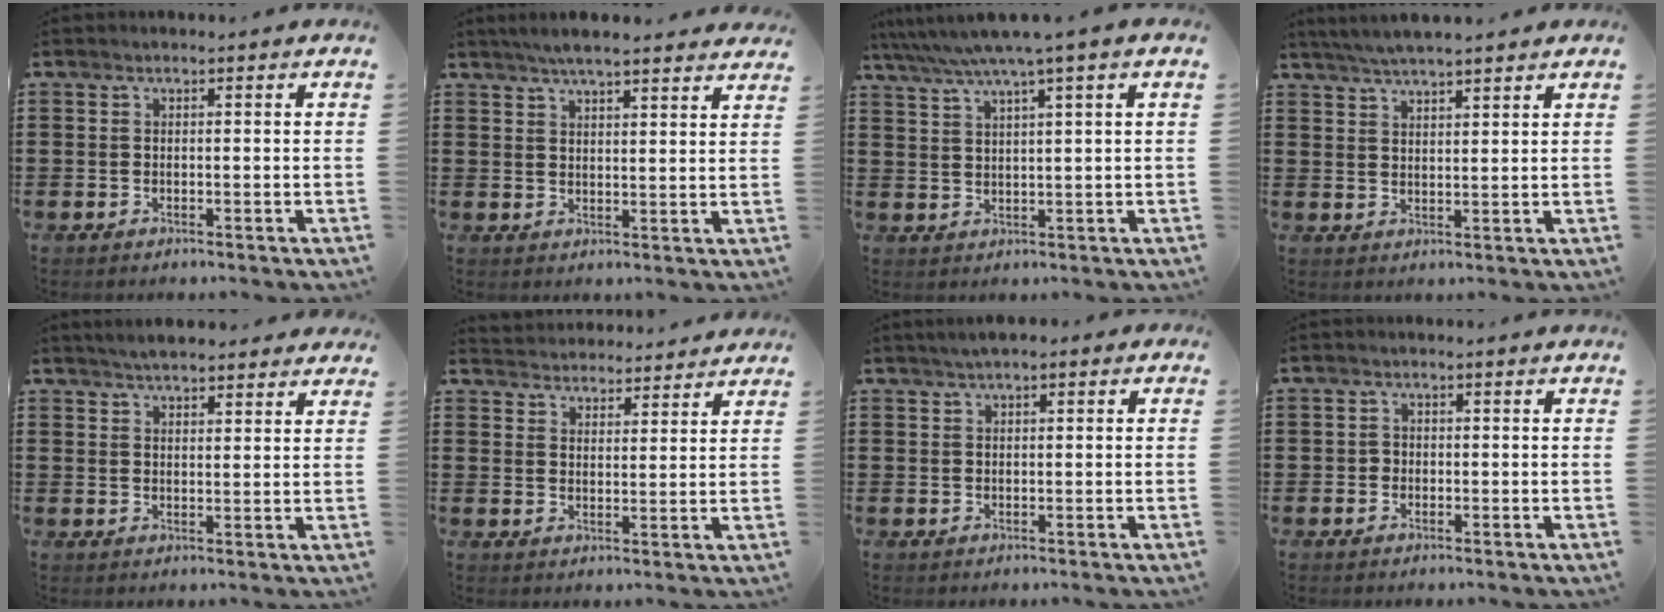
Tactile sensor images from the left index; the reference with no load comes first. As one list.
[{"total": 4.2, "force": [3.9, 0.2, 1.6], "torque": [-0.041, -0.006, 0.071]}, {"total": 4.8, "force": [3.2, -0.6, 3.6], "torque": [-0.080, -0.014, 0.051]}, {"total": 3.9, "force": [3.6, -0.2, 1.4], "torque": [-0.037, -0.006, 0.065]}, {"total": 3.5, "force": [3.3, 0.3, 0.8], "torque": [-0.024, -0.002, 0.062]}, {"total": 3.6, "force": [3.6, 0.2, -0.5], "torque": [-0.006, -0.017, 0.066]}, {"total": 1.4, "force": [0.9, 0.5, 1.0], "torque": [-0.021, 0.006, 0.015]}, {"total": 1.1, "force": [-0.3, 1.0, 0.3], "torque": [-0.010, 0.004, -0.007]}]